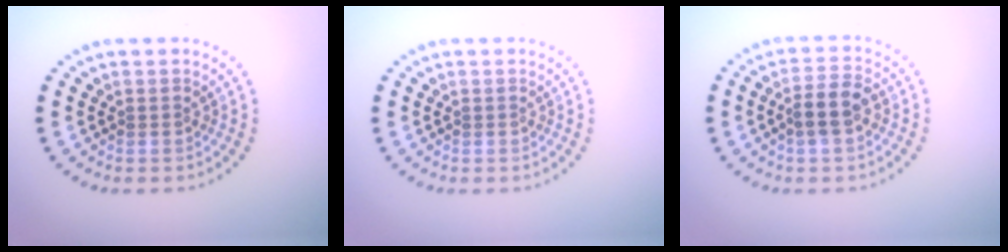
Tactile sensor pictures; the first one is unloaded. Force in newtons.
{"total": 0.0}
{"total": 2.9, "press": 2.8, "slide": 1.0}